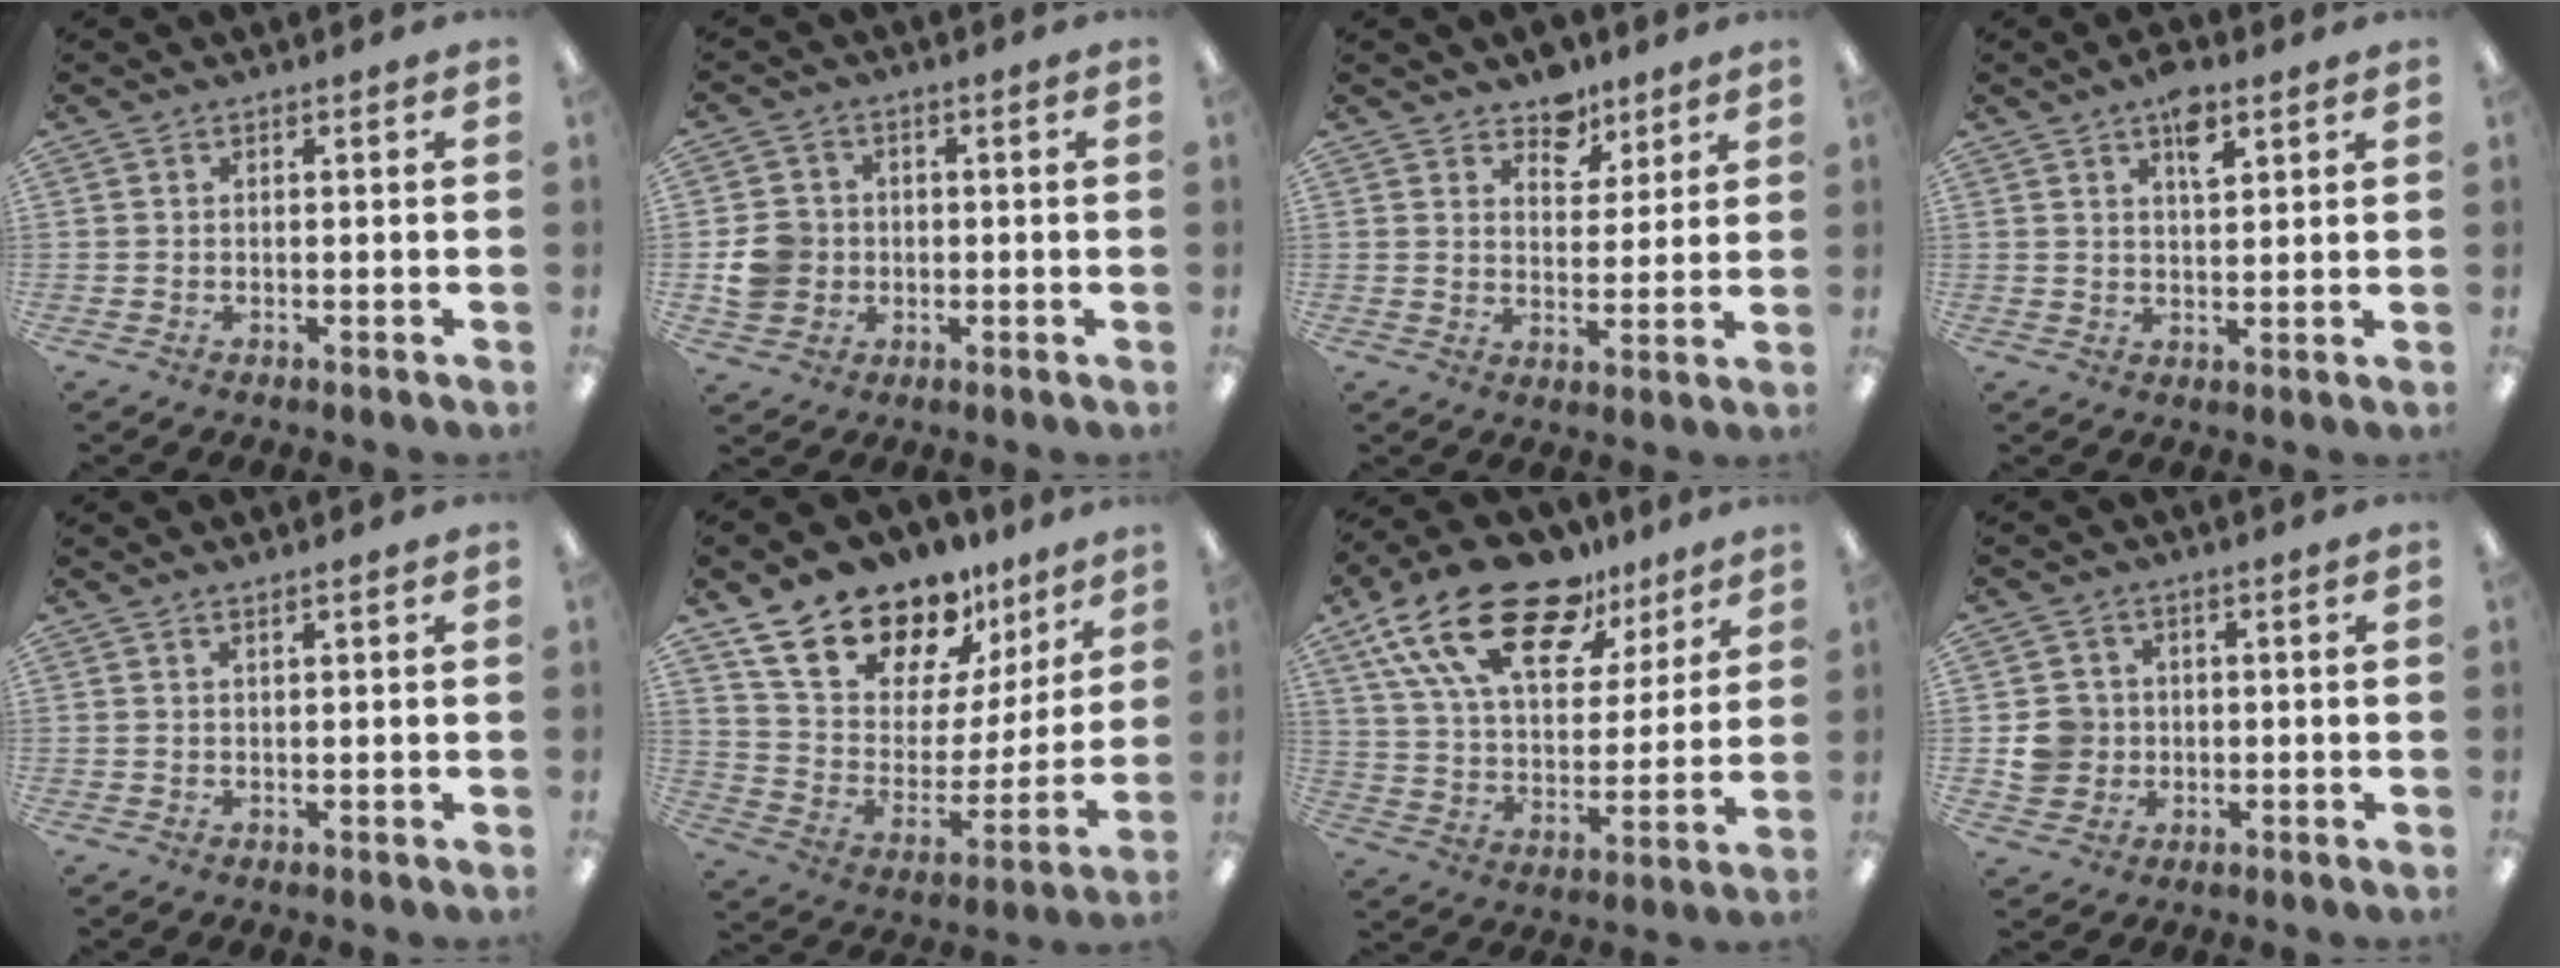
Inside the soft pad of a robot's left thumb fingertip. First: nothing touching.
{"total": 7.1, "force": [-0.5, 6.7, 2.5], "torque": [-0.051, 0.014, -0.008]}
{"total": 7.4, "force": [5.9, 4.4, 1.3], "torque": [-0.013, -0.039, 0.106]}
{"total": 6.1, "force": [3.7, 2.7, 4.0], "torque": [-0.055, -0.011, 0.061]}
{"total": 0.8, "force": [0.7, 0.1, 0.3], "torque": [-0.006, 0.000, 0.013]}
{"total": 18.5, "force": [14.8, 9.2, 6.2], "torque": [-0.119, -0.110, 0.268]}
{"total": 22.8, "force": [15.0, 10.6, 13.6], "torque": [-0.257, -0.077, 0.265]}
{"total": 6.4, "force": [-0.1, 6.2, 1.7], "torque": [-0.025, 0.009, -0.001]}